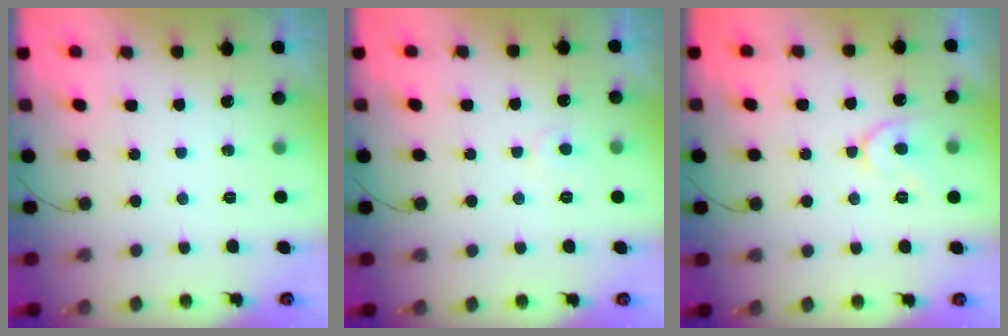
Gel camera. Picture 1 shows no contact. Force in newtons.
{"total": 4.4, "press": 4.4, "slide": 0.4}
{"total": 8.7, "press": 8.6, "slide": 1.2}